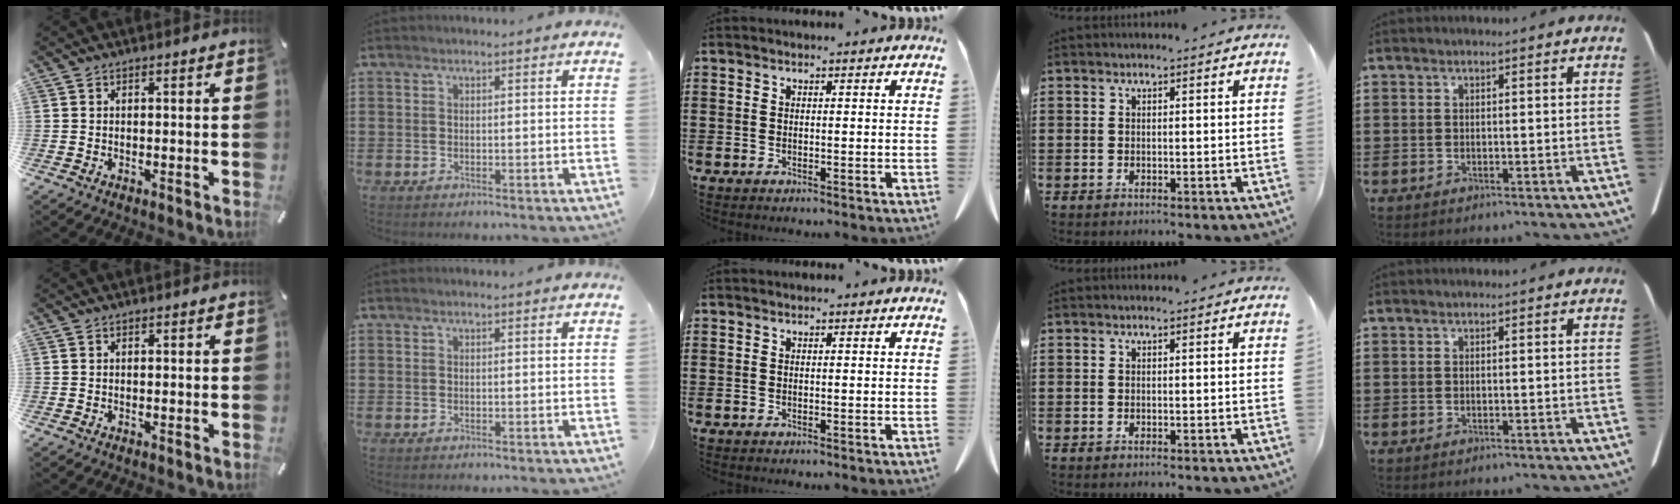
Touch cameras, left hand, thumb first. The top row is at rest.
{}